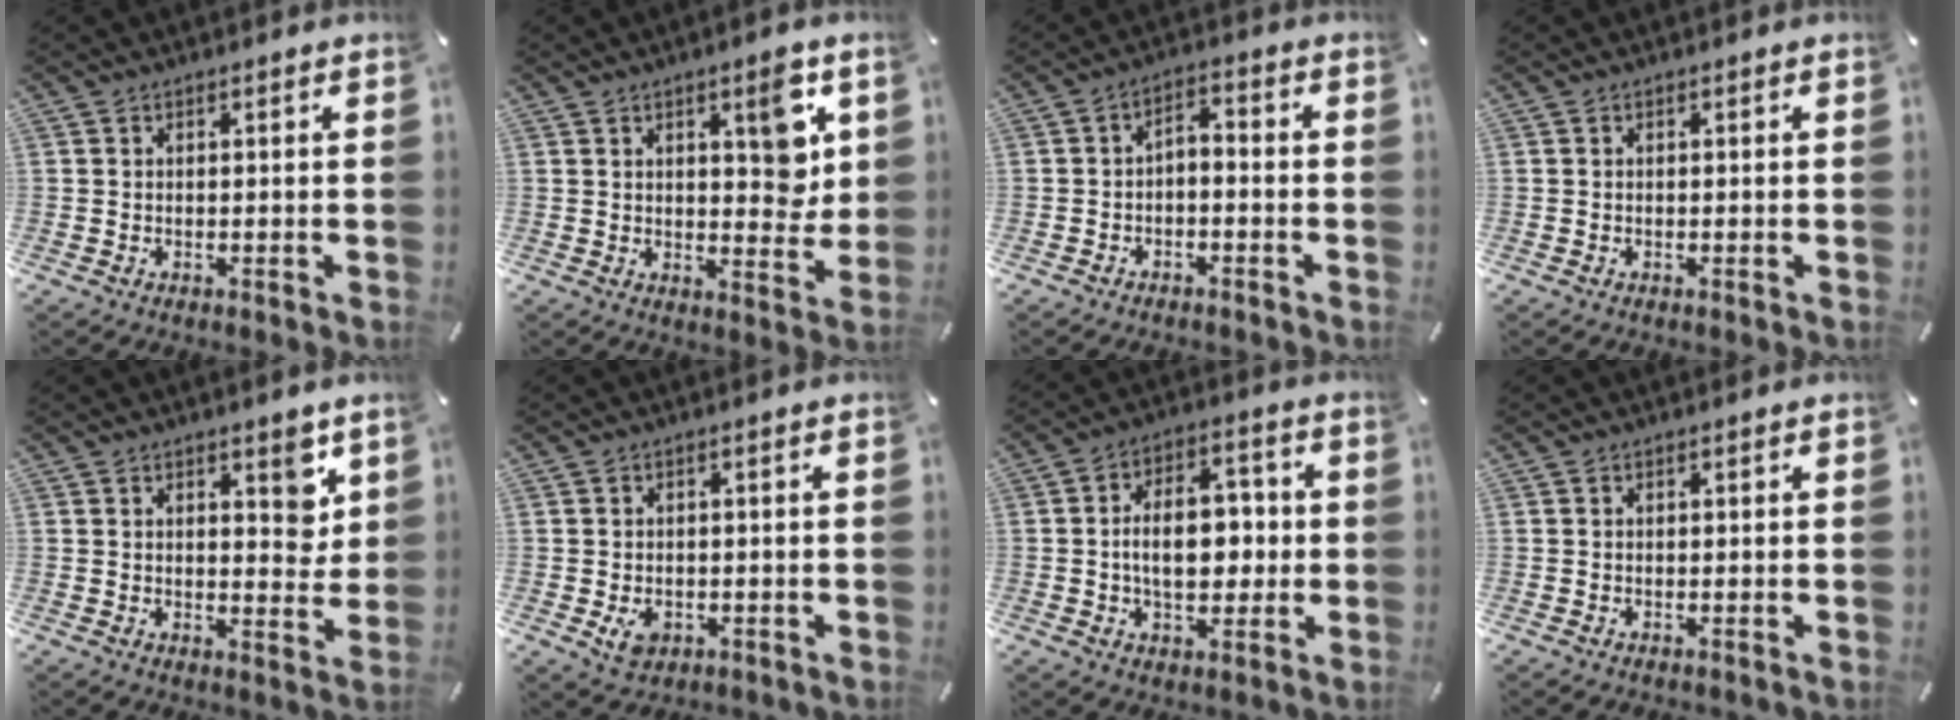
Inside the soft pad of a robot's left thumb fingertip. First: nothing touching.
{"total": 9.6, "force": [3.8, 4.5, 7.6], "torque": [-0.084, -0.018, 0.057]}
{"total": 3.4, "force": [-2.8, 1.2, 1.5], "torque": [-0.024, 0.016, -0.055]}
{"total": 0.0}
{"total": 6.2, "force": [3.5, 3.4, 3.7], "torque": [-0.027, -0.025, 0.053]}
{"total": 4.2, "force": [-1.2, 3.3, 2.3], "torque": [-0.041, 0.000, -0.023]}
{"total": 12.3, "force": [-0.4, 7.9, 9.4], "torque": [-0.142, 0.007, -0.011]}
{"total": 0.0}